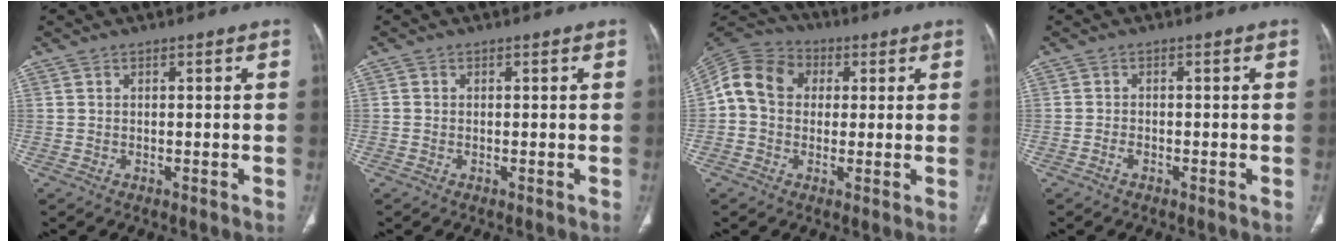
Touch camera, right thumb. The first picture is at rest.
{"total": 0.0}
{"total": 11.3, "force": [1.4, 9.4, 6.1], "torque": [-0.101, 0.028, 0.013]}
{"total": 1.0, "force": [-0.8, 0.3, 0.6], "torque": [-0.013, 0.000, -0.017]}